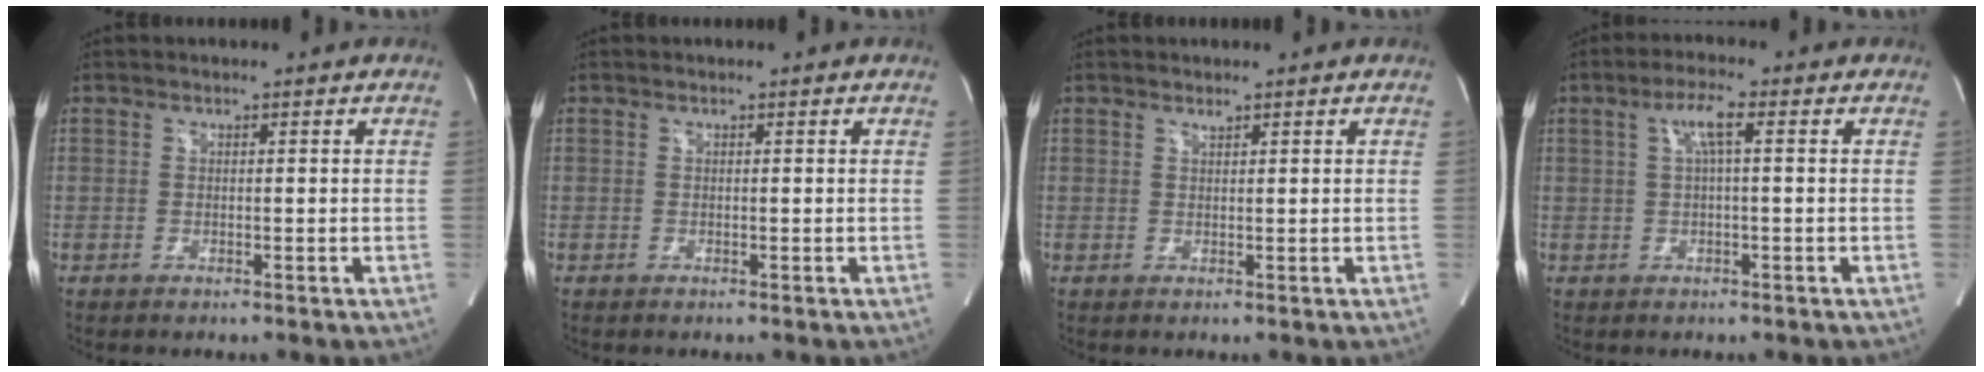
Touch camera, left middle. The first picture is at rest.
{"total": 0.0}
{"total": 0.6, "force": [0.6, -0.1, 0.2], "torque": [-0.011, -0.005, 0.012]}
{"total": 3.9, "force": [1.1, 0.2, 3.8], "torque": [-0.077, 0.009, 0.022]}